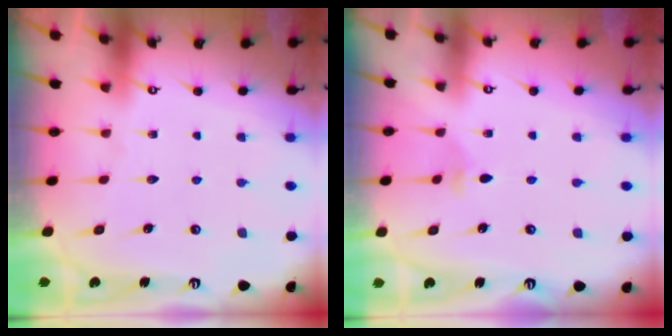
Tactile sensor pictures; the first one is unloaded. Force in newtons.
{"total": 2.9, "press": 2.8, "slide": 0.8}